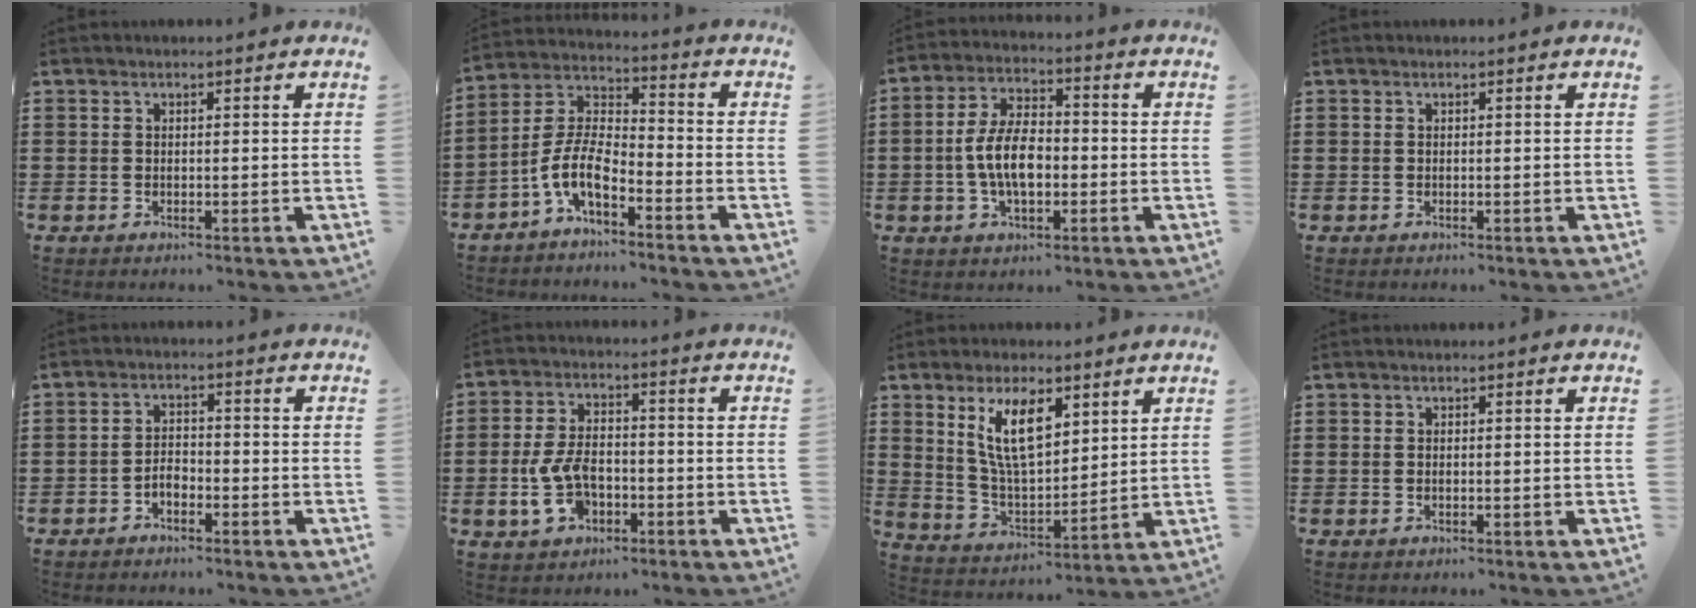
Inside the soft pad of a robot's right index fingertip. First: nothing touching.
{"total": 7.2, "force": [-4.5, 2.4, 5.1], "torque": [-0.140, -0.018, -0.099]}
{"total": 8.1, "force": [-1.3, 4.2, 6.8], "torque": [-0.148, 0.003, -0.029]}
{"total": 0.0}
{"total": 2.5, "force": [-1.6, 1.4, 1.3], "torque": [-0.027, 0.008, -0.033]}
{"total": 7.3, "force": [-2.3, 4.3, 5.4], "torque": [-0.136, -0.001, -0.049]}
{"total": 9.8, "force": [4.4, 4.0, 7.7], "torque": [-0.163, 0.008, 0.081]}
{"total": 0.0}